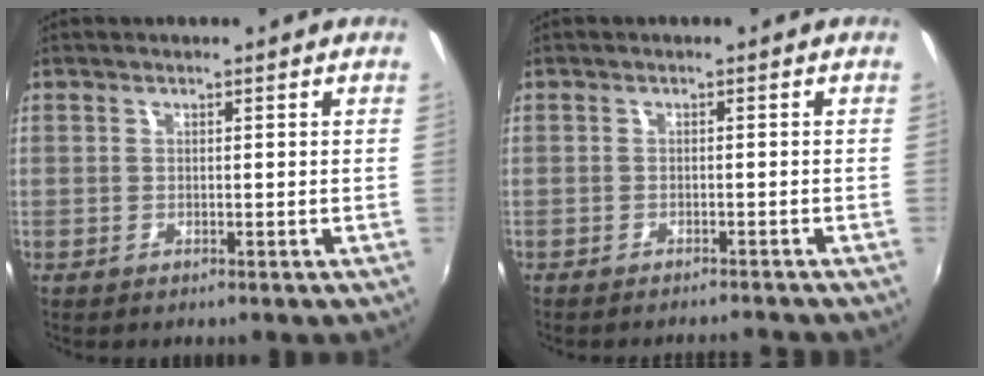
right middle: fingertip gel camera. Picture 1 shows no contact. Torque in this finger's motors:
{"motor_torque": [0.12, -0.23, 0.09, 0.07]}